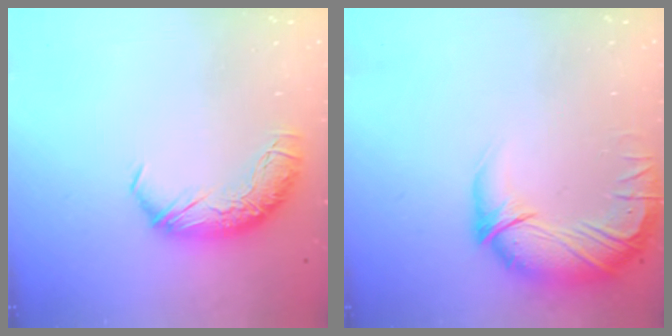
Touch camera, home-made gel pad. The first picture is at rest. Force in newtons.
{"total": 2.9, "press": 0.1, "slide": 2.9}